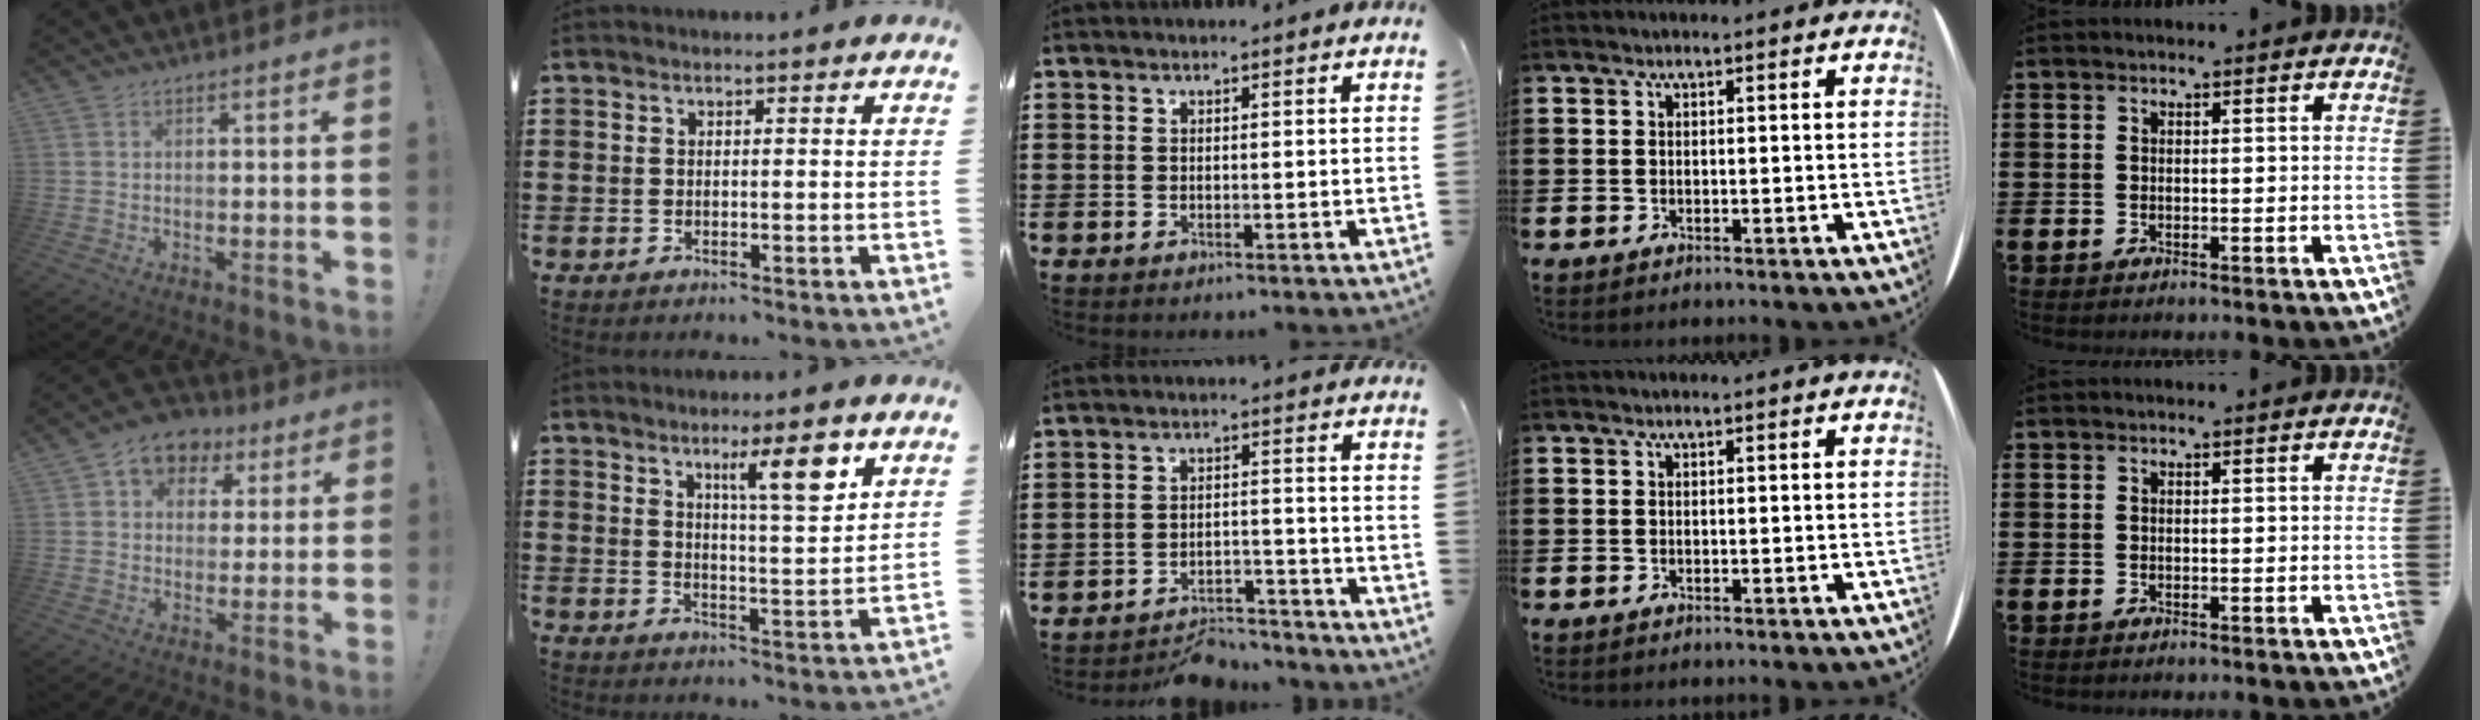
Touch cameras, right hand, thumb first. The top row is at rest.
{"thumb": {"total": 8.8, "force": [3.9, 7.0, 3.5], "torque": [-0.052, -0.014, 0.077]}, "index": {"total": 7.9, "force": [4.5, 1.3, 6.3], "torque": [-0.102, -0.008, 0.067]}, "middle": {"total": 4.8, "force": [-4.7, 0.8, 0.7], "torque": [-0.012, 0.009, -0.095]}}